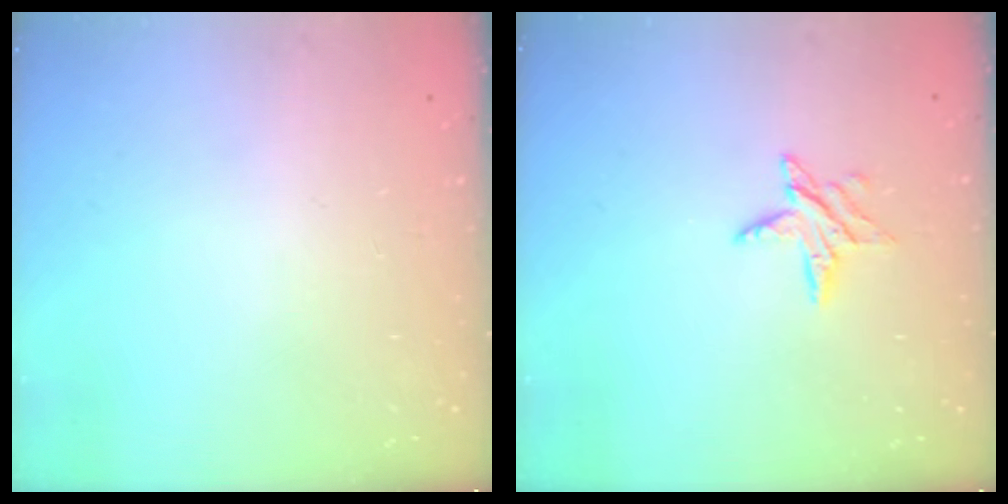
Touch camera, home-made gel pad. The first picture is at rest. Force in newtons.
{"total": 6.5, "press": 6.5, "slide": 0.5}